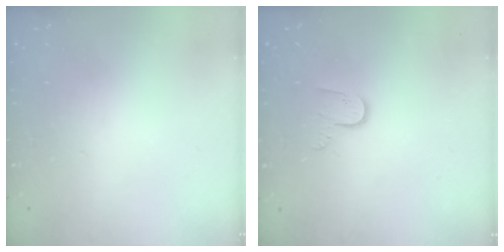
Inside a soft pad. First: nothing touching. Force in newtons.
{"total": 5.2, "press": 5.2, "slide": 0.4}